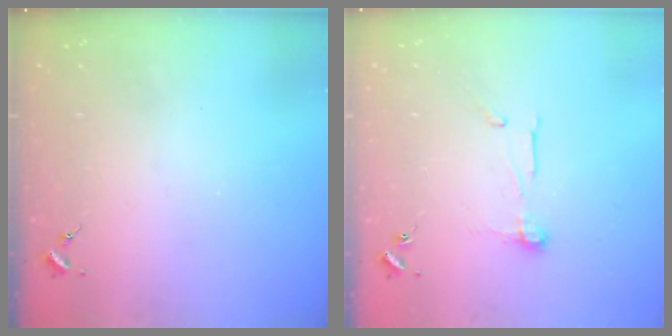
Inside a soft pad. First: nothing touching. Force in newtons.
{"total": 7.7, "press": 7.6, "slide": 0.5}